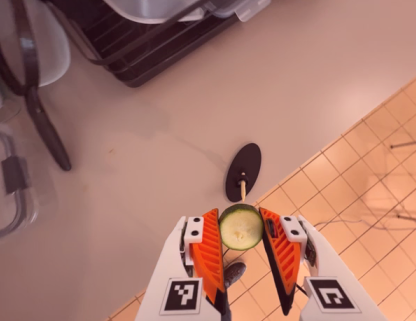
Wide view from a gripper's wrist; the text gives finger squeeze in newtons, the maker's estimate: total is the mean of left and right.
{"total": 9.9, "left": 9.9, "right": 9.8}